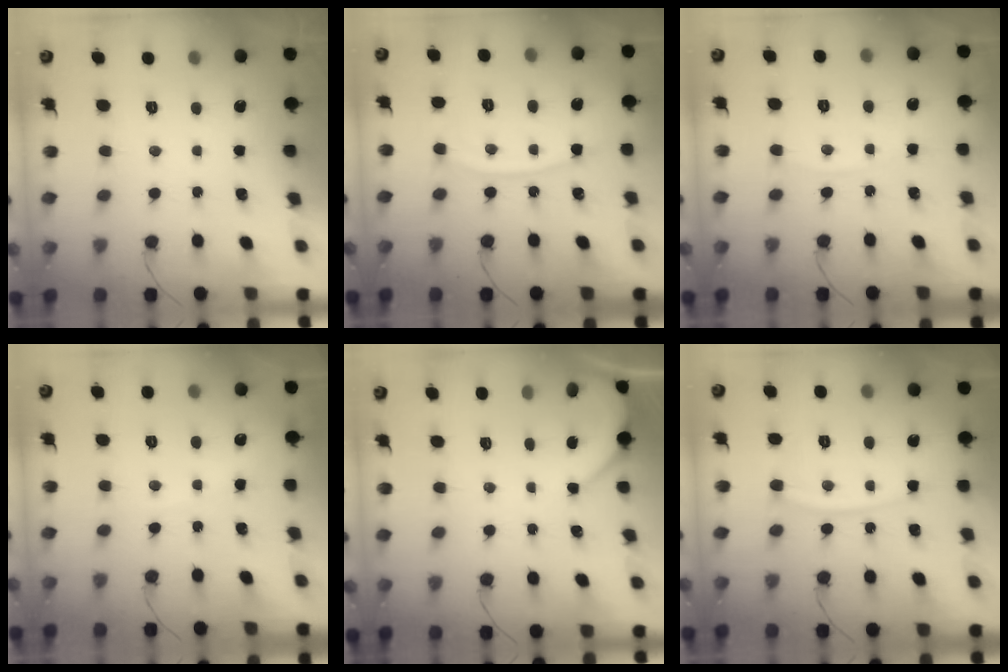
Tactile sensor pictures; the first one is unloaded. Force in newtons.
{"total": 8.9, "press": 8.8, "slide": 1.1}
{"total": 4.1, "press": 4.1, "slide": 0.5}
{"total": 2.3, "press": 2.3, "slide": 0.4}
{"total": 3.2, "press": 3.2, "slide": 0.4}
{"total": 9.5, "press": 9.5, "slide": 1.1}